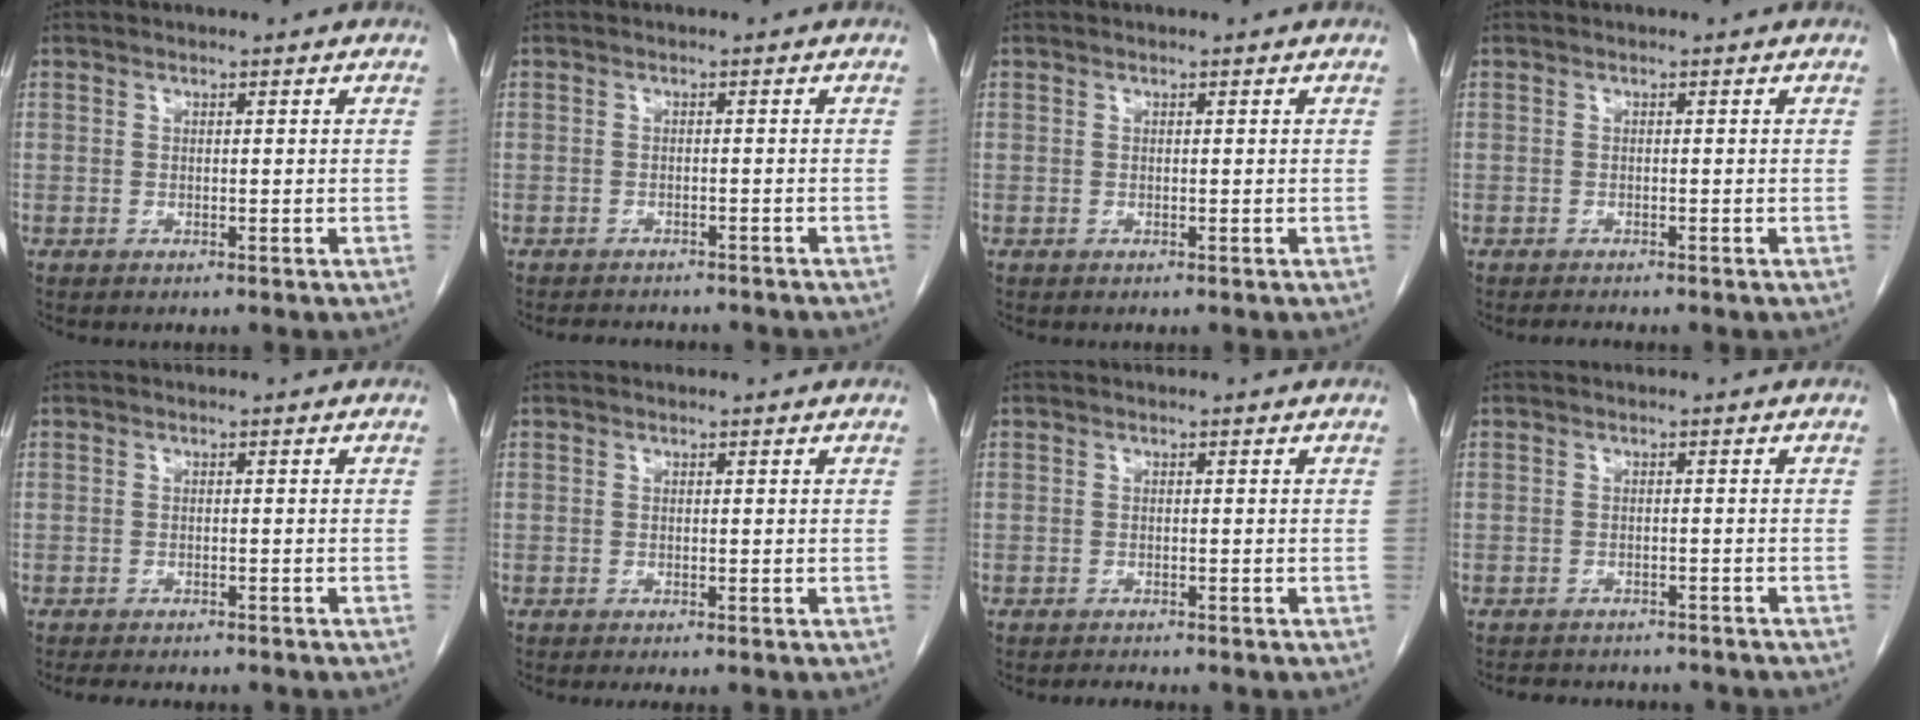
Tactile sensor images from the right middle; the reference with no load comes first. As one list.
[{"total": 6.7, "force": [-6.0, 2.0, 2.3], "torque": [-0.030, 0.000, -0.072]}, {"total": 0.0}, {"total": 1.4, "force": [-1.3, 0.1, 0.5], "torque": [-0.013, -0.005, -0.019]}, {"total": 6.7, "force": [-5.8, 1.7, 2.9], "torque": [-0.039, -0.006, -0.074]}, {"total": 1.1, "force": [-0.9, -0.1, 0.6], "torque": [-0.008, -0.002, -0.013]}, {"total": 1.3, "force": [-1.2, 0.1, 0.3], "torque": [-0.009, -0.005, -0.016]}, {"total": 8.4, "force": [-7.6, 2.7, 2.3], "torque": [-0.038, 0.004, -0.088]}]